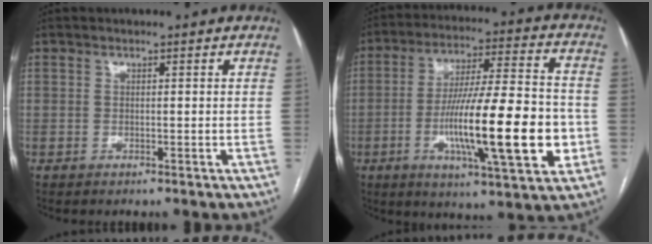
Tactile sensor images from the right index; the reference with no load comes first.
{"total": 20.0, "force": [-4.5, 2.5, 19.4], "torque": [-0.311, -0.003, -0.068]}